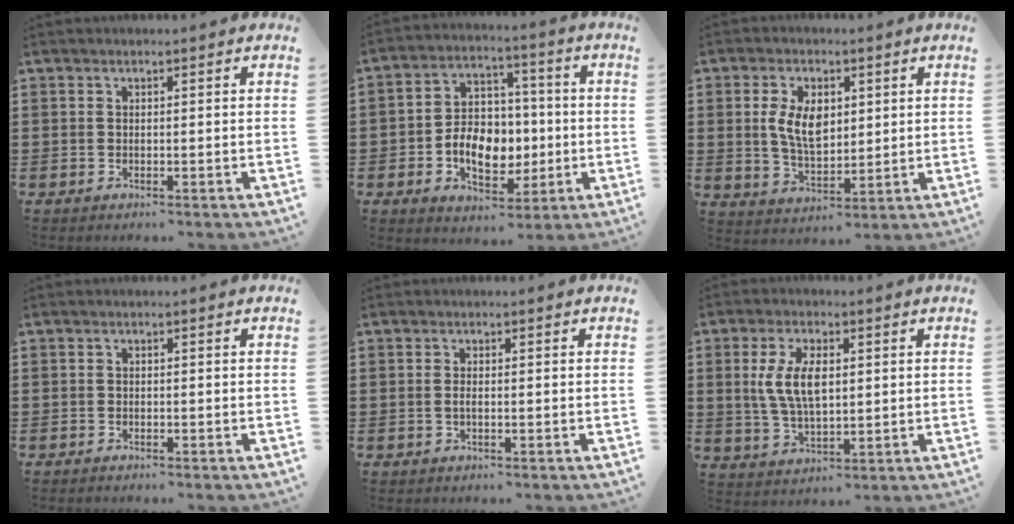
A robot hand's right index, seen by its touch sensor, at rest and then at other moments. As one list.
[{"total": 8.4, "force": [-1.6, 6.3, 5.4], "torque": [-0.102, 0.007, -0.029]}, {"total": 7.1, "force": [1.6, 4.1, 5.6], "torque": [-0.118, 0.007, 0.024]}, {"total": 0.6, "force": [-0.6, 0.1, 0.0], "torque": [-0.001, 0.000, -0.013]}, {"total": 0.8, "force": [-0.3, 0.2, 0.7], "torque": [-0.013, 0.000, -0.006]}, {"total": 7.3, "force": [1.1, 3.4, 6.3], "torque": [-0.140, 0.006, 0.014]}]